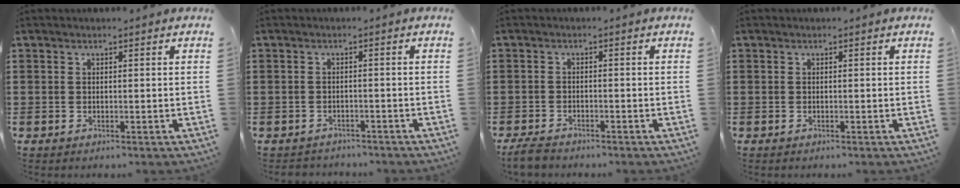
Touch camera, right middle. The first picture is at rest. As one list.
[{"total": 1.6, "force": [-1.6, 0.3, -0.1], "torque": [-0.005, -0.002, -0.035]}, {"total": 3.1, "force": [-3.0, 0.7, 0.7], "torque": [-0.022, 0.002, -0.064]}, {"total": 0.0}]